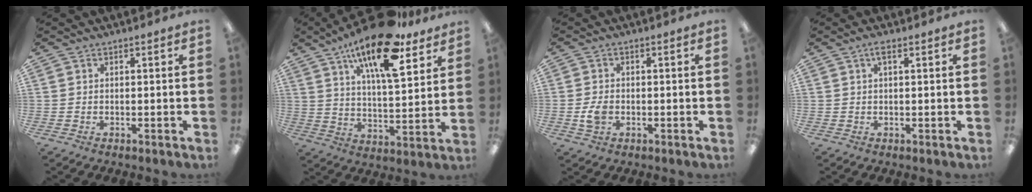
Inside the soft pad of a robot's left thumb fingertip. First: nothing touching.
{"total": 19.5, "force": [13.0, 6.5, 13.0], "torque": [-0.216, -0.072, 0.213]}
{"total": 3.5, "force": [-0.7, 2.5, 2.4], "torque": [-0.047, 0.003, -0.013]}
{"total": 2.1, "force": [1.0, 0.5, 1.7], "torque": [-0.030, 0.002, 0.015]}